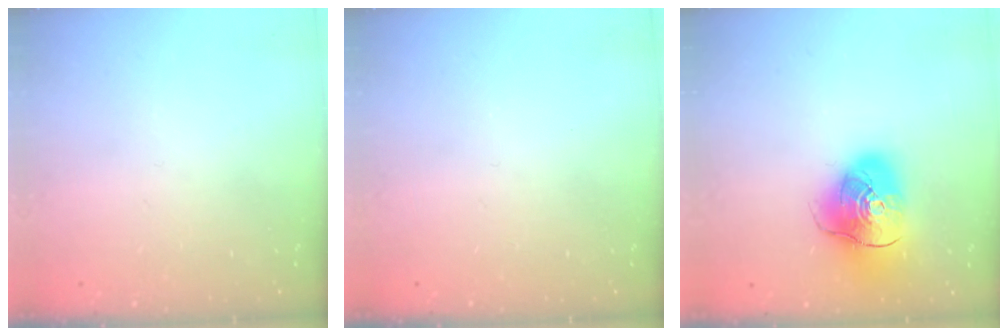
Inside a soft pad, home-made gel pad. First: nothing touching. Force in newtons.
{"total": 0.0}
{"total": 14.0, "press": 13.8, "slide": 2.3}